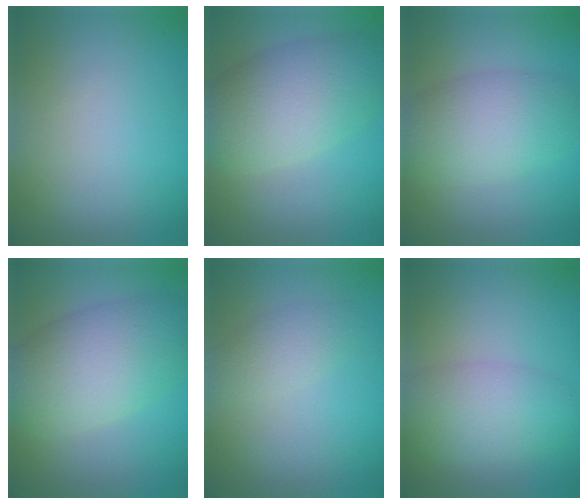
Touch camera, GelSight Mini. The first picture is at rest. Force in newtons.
{"total": 7.5, "press": 7.5, "slide": 0.4}
{"total": 6.0, "press": 6.0, "slide": 0.3}
{"total": 7.9, "press": 7.9, "slide": 0.4}
{"total": 2.1, "press": 2.1, "slide": 0.1}
{"total": 4.9, "press": 4.9, "slide": 0.1}